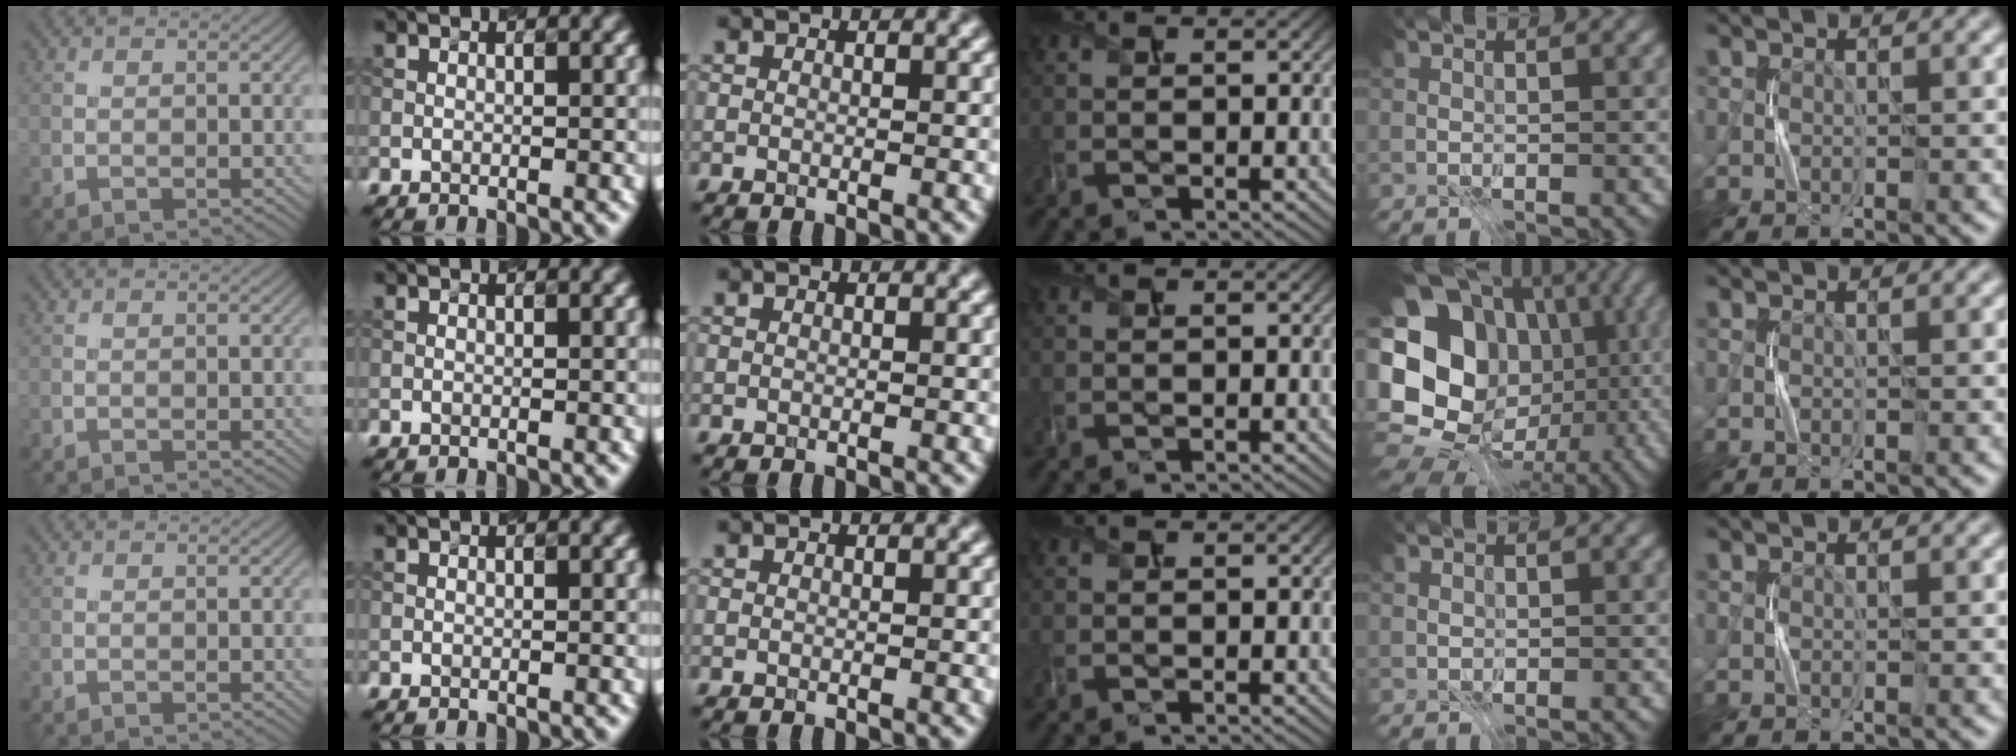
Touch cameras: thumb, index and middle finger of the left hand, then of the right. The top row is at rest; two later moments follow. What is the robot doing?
{"motion": "press", "object": "joystick"}